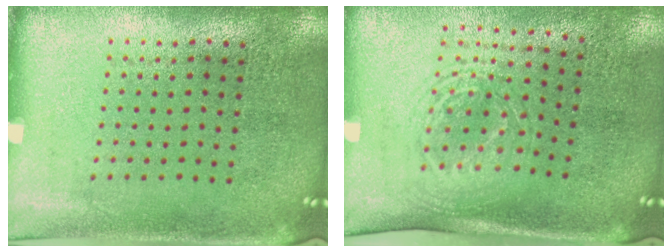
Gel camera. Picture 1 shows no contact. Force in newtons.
{"total": 1.7, "press": 1.3, "slide": 1.0}